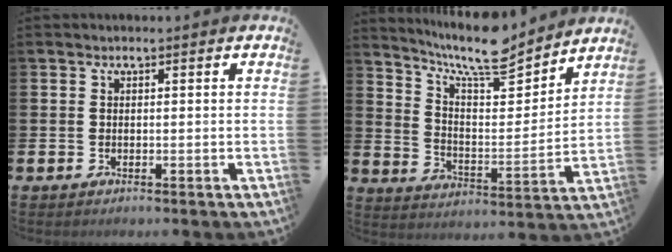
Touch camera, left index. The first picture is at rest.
{"total": 9.8, "force": [8.9, 1.7, 3.6], "torque": [-0.090, -0.061, 0.158]}